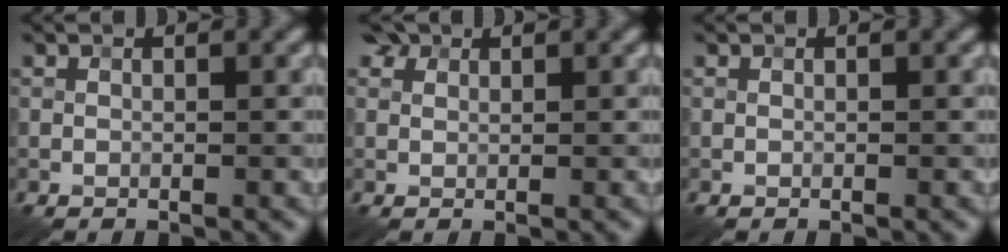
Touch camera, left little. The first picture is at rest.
{"total": 1.5, "force": [1.2, 0.9, 0.2], "torque": [-0.004, 0.001, 0.009]}
{"total": 0.0}